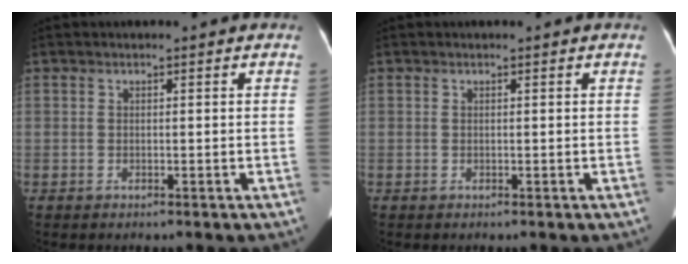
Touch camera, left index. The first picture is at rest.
{"total": 0.0}